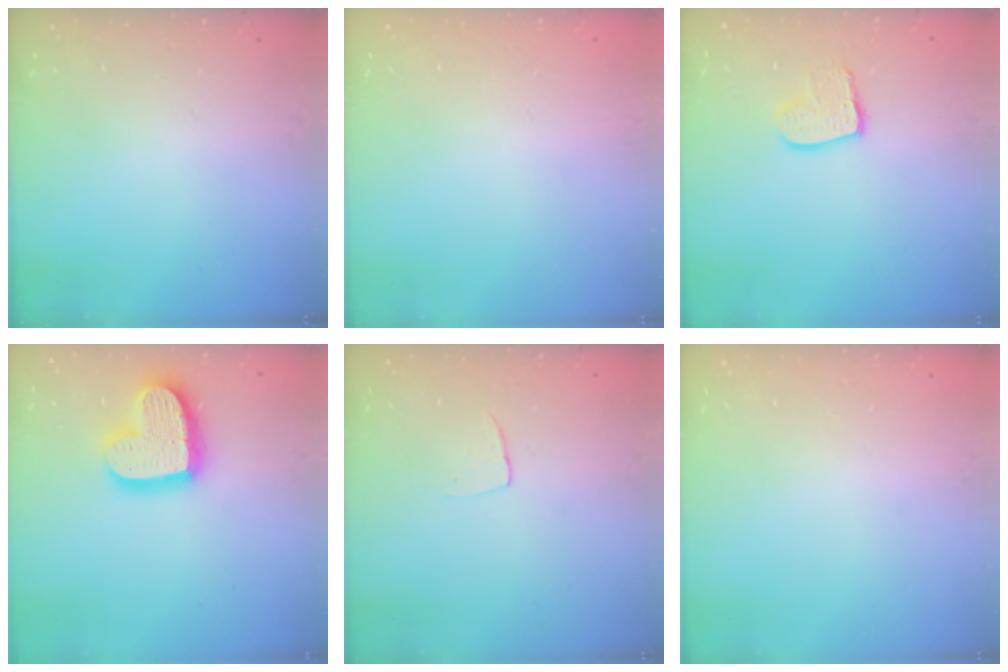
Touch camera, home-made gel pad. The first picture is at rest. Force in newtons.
{"total": 0.0}
{"total": 9.9, "press": 9.9, "slide": 0.8}
{"total": 18.9, "press": 18.8, "slide": 1.7}
{"total": 3.7, "press": 3.7, "slide": 0.2}
{"total": 0.0}